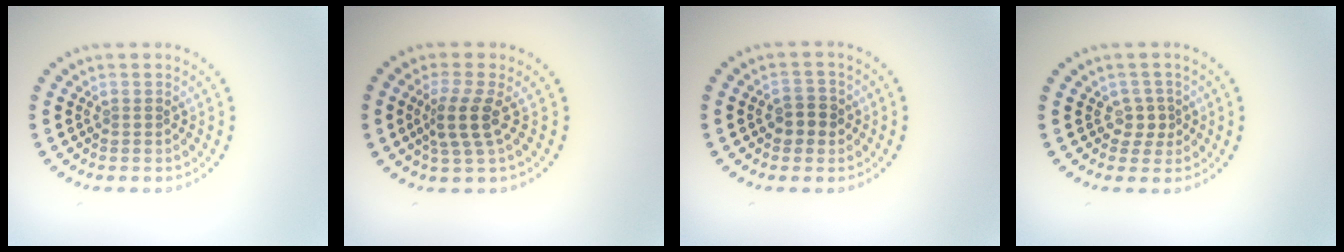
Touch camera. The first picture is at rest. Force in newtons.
{"total": 3.0, "press": 2.2, "slide": 1.9}
{"total": 2.1, "press": 2.0, "slide": 0.4}
{"total": 1.6, "press": 1.2, "slide": 1.0}